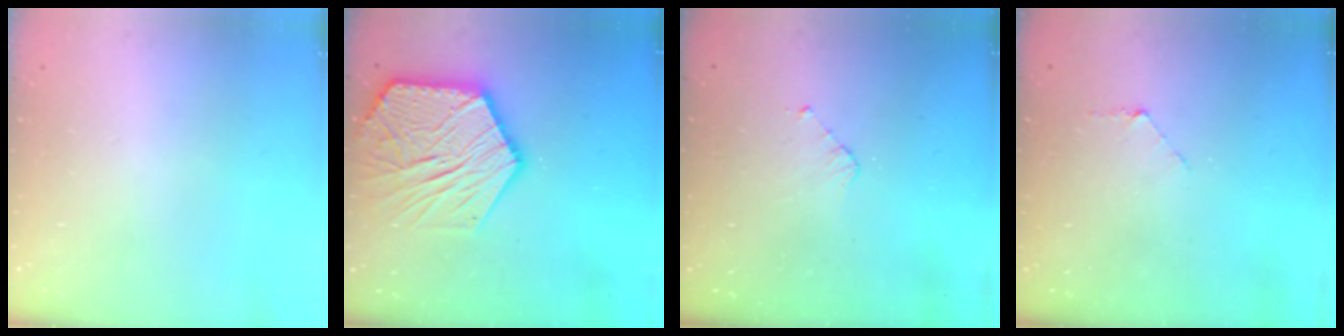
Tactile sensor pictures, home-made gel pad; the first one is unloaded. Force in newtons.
{"total": 20.1, "press": 20.1, "slide": 1.8}
{"total": 3.6, "press": 3.5, "slide": 0.3}
{"total": 3.5, "press": 3.5, "slide": 0.3}